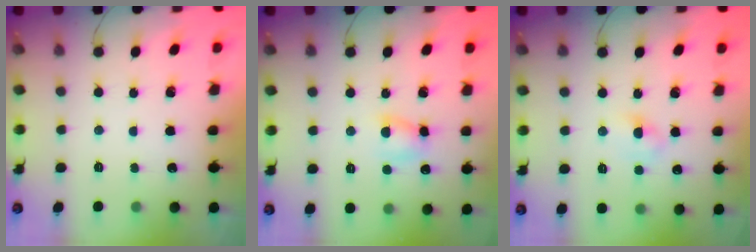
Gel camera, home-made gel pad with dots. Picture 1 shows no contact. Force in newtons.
{"total": 5.2, "press": 5.2, "slide": 0.6}
{"total": 3.8, "press": 3.7, "slide": 1.0}